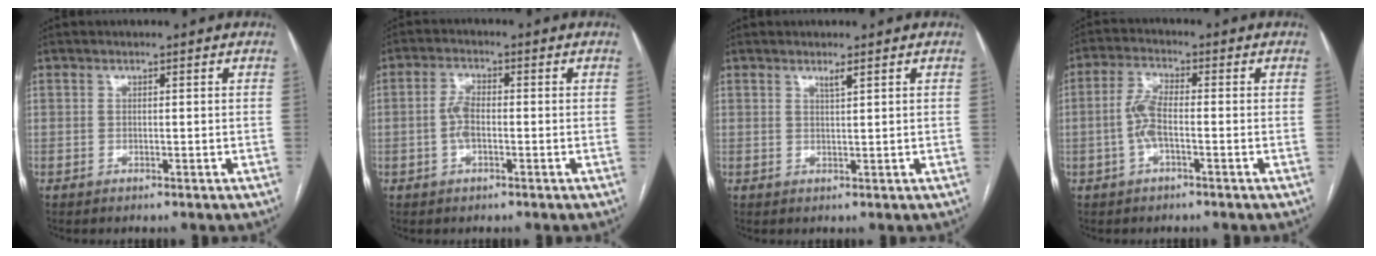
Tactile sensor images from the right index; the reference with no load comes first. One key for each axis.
{"total": 3.5, "fx": -0.7, "fy": 1.5, "fz": 3.1, "tx": -0.070, "ty": 0.006, "tz": -0.016}
{"total": 1.2, "fx": 0.9, "fy": -0.2, "fz": 0.8, "tx": -0.018, "ty": -0.005, "tz": 0.018}
{"total": 4.7, "fx": -1.1, "fy": 1.4, "fz": 4.4, "tx": -0.101, "ty": 0.008, "tz": -0.025}